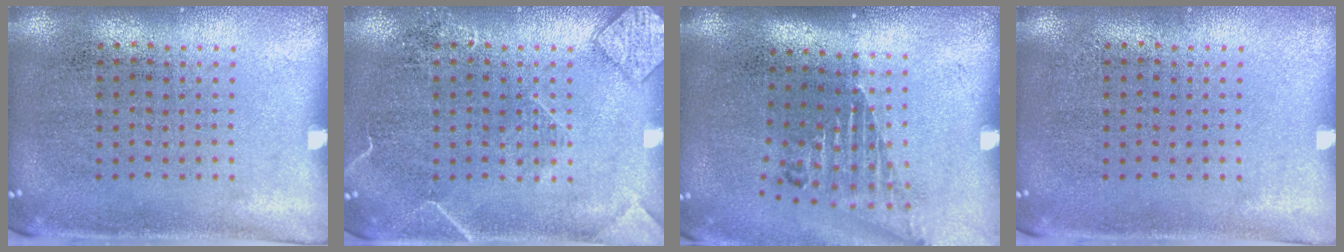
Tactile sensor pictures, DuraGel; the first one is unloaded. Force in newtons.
{"total": 2.3, "press": 2.3, "slide": 0.3}
{"total": 1.6, "press": 1.2, "slide": 1.0}
{"total": 0.0}